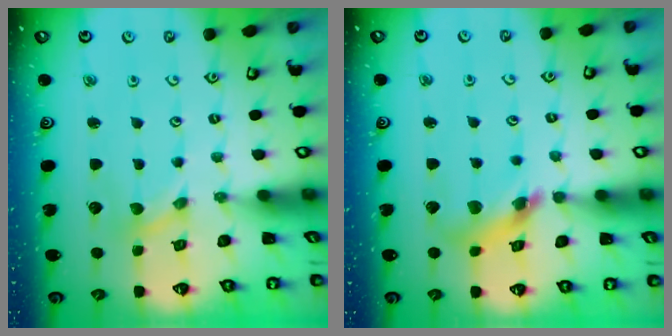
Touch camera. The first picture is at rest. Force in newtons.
{"total": 11.3, "press": 11.2, "slide": 1.6}